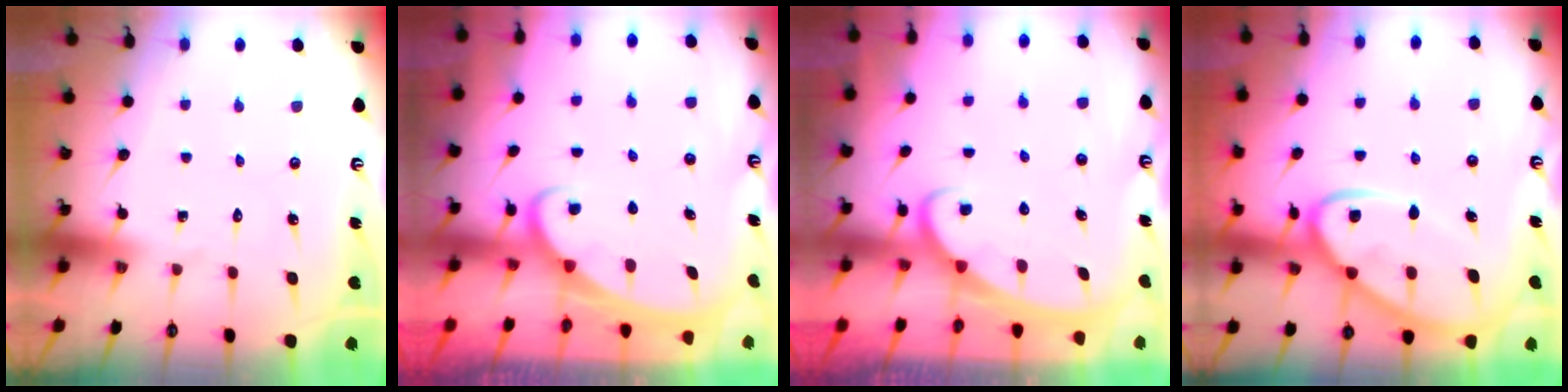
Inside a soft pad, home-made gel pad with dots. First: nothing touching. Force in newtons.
{"total": 1.9, "press": 1.9, "slide": 0.1}
{"total": 2.5, "press": 2.5, "slide": 0.4}
{"total": 12.9, "press": 12.9, "slide": 0.9}